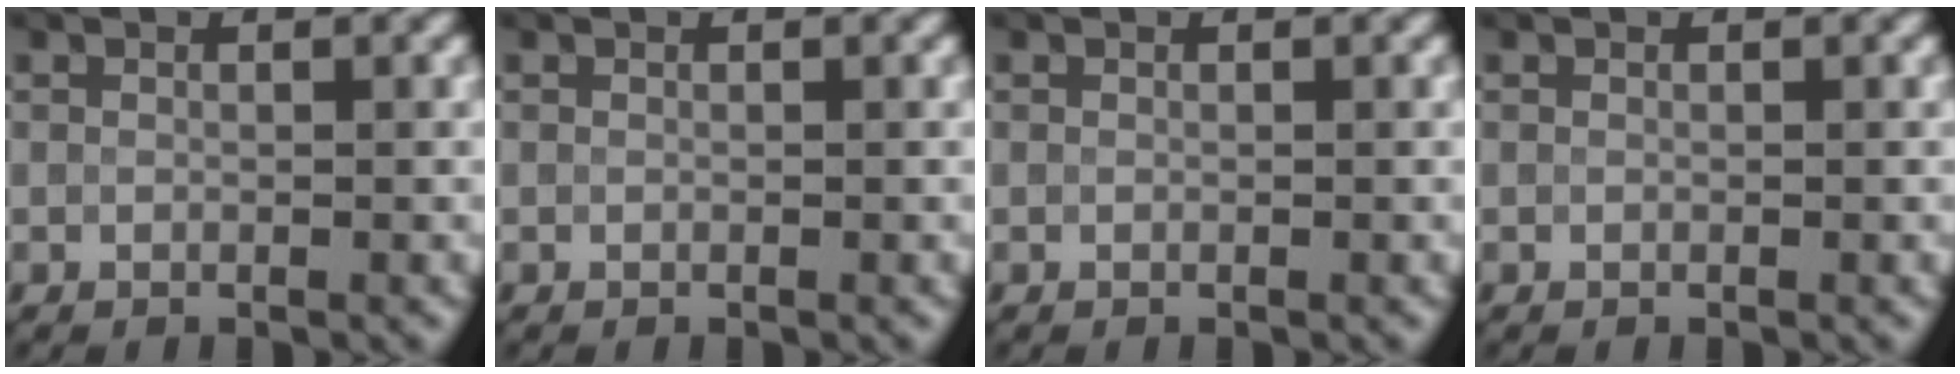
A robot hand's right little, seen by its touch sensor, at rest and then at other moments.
{"total": 0.0}
{"total": 0.0}
{"total": 0.0}